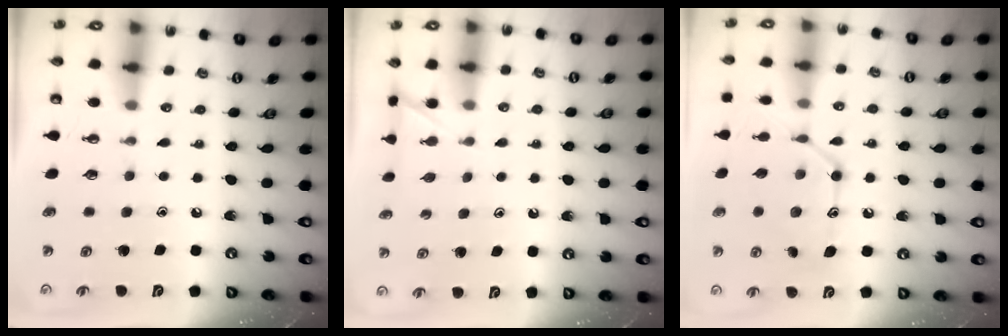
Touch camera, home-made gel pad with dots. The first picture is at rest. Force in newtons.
{"total": 2.7, "press": 2.7, "slide": 0.3}
{"total": 15.2, "press": 15.1, "slide": 1.1}